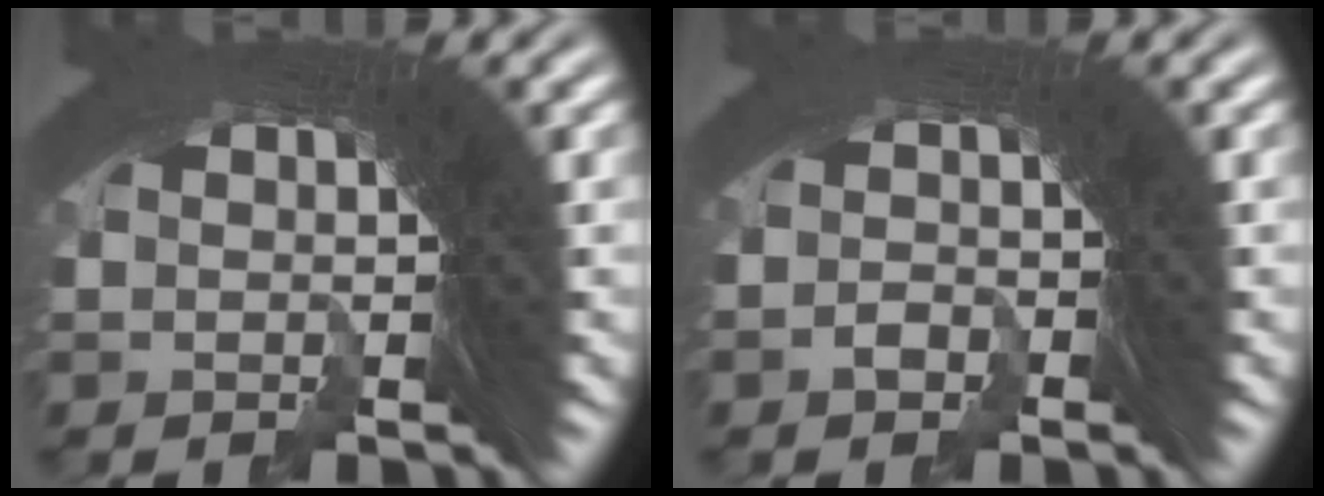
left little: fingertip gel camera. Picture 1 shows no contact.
{"total": 2.6, "force": [-2.4, 0.7, -0.9], "torque": [0.011, -0.013, -0.036]}